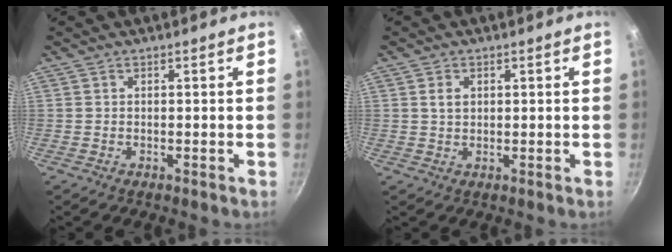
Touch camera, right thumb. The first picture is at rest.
{"total": 2.3, "force": [0.6, 1.7, 1.5], "torque": [-0.020, 0.003, 0.012]}